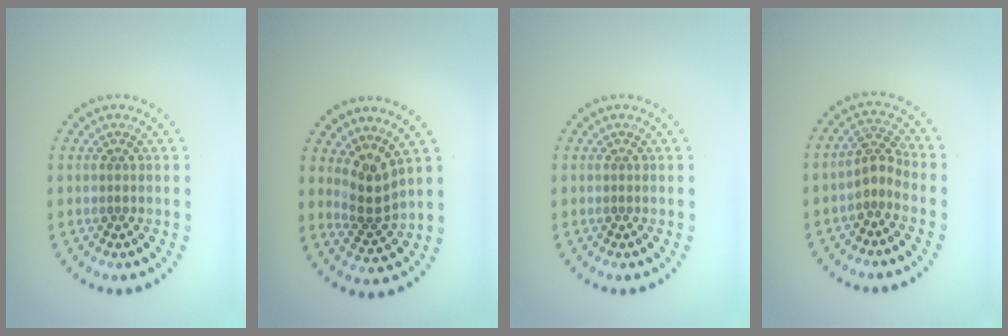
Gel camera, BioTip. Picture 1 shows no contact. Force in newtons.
{"total": 2.9, "press": 2.3, "slide": 1.9}
{"total": 0.0}
{"total": 2.1, "press": 1.5, "slide": 1.4}